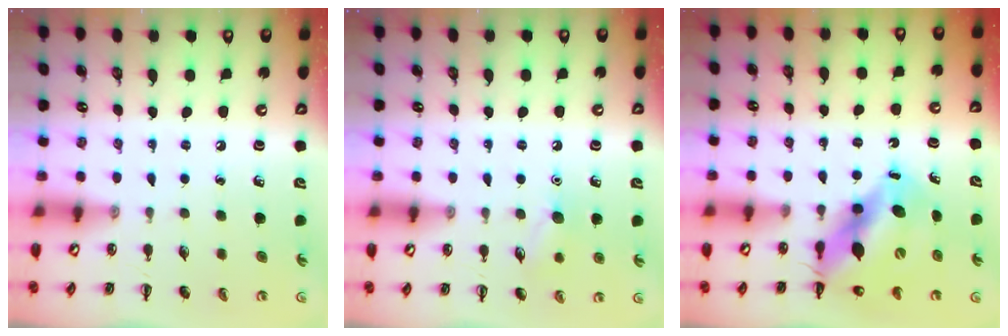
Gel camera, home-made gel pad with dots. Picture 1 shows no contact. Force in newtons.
{"total": 7.8, "press": 7.6, "slide": 1.7}
{"total": 12.1, "press": 11.6, "slide": 3.3}